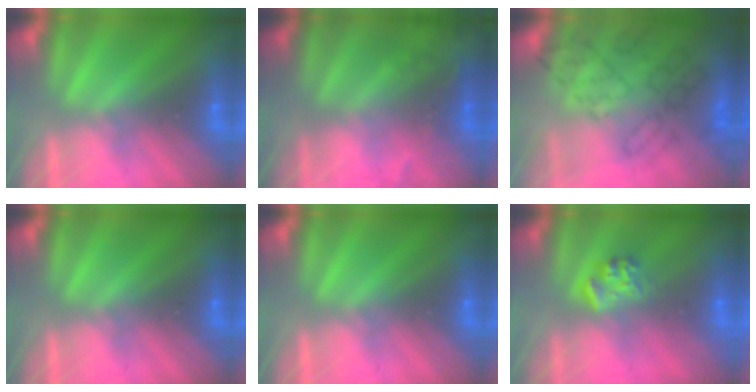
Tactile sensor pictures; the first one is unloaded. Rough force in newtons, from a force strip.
{"total": 2.2}
{"total": 11.3}
{"total": 0.0}
{"total": 0.0}
{"total": 2.3}